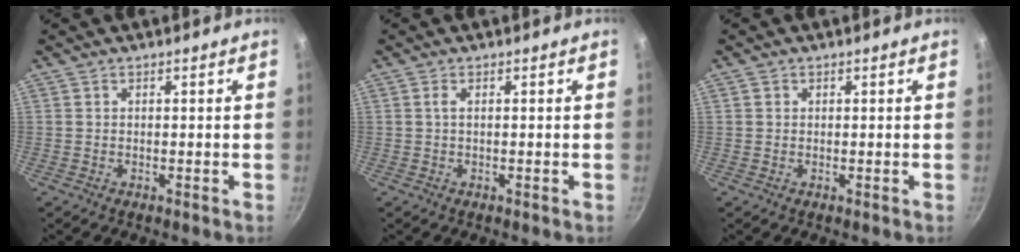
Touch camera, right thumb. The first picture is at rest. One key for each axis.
{"total": 1.0, "fx": 0.0, "fy": 0.1, "fz": 1.0, "tx": -0.024, "ty": 0.002, "tz": -0.002}
{"total": 0.8, "fx": 0.2, "fy": 0.8, "fz": 0.2, "tx": 0.000, "ty": 0.003, "tz": 0.002}